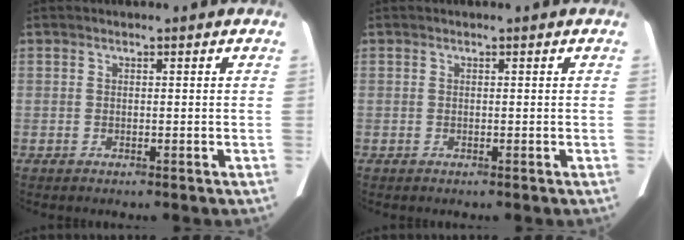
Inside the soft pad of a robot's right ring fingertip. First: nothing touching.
{"total": 0.0}